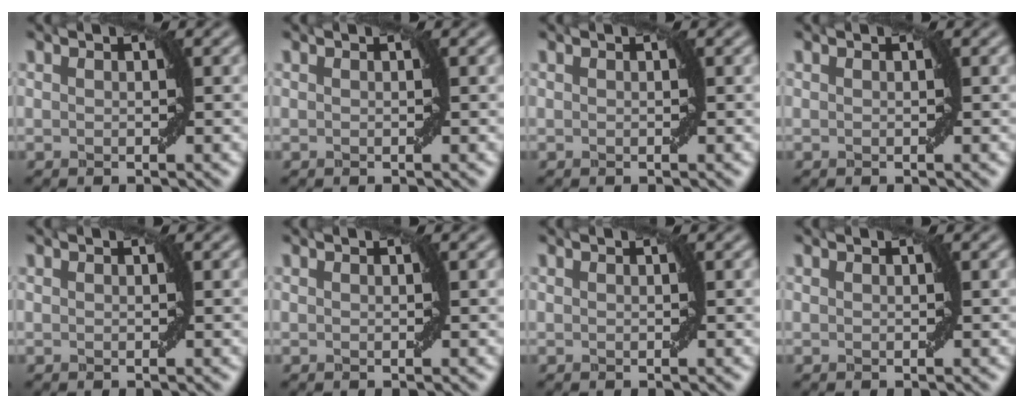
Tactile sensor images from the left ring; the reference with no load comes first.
{"total": 0.0}
{"total": 0.0}
{"total": 0.0}
{"total": 0.0}
{"total": 0.0}
{"total": 0.0}
{"total": 0.0}